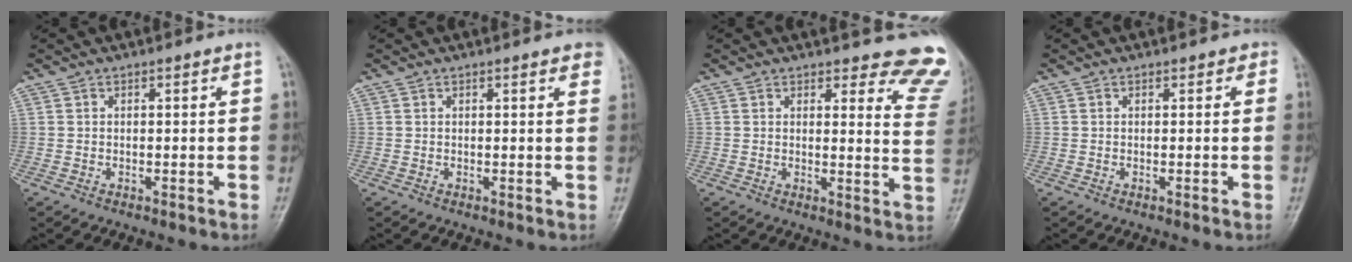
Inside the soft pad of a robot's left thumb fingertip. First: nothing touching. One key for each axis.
{"total": 4.7, "fx": 3.2, "fy": 1.4, "fz": 3.1, "tx": -0.019, "ty": -0.001, "tz": 0.026}
{"total": 11.5, "fx": 10.7, "fy": 3.2, "fz": 2.9, "tx": 0.019, "ty": -0.094, "tz": 0.084}
{"total": 1.1, "fx": 0.5, "fy": 0.9, "fz": 0.4, "tx": 0.014, "ty": 0.001, "tz": -0.002}